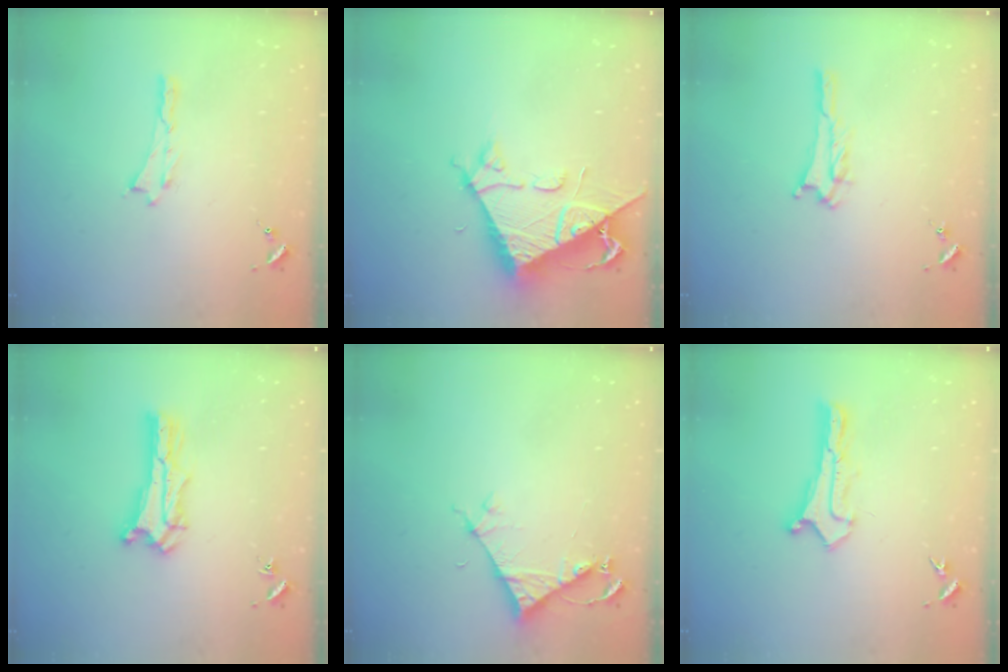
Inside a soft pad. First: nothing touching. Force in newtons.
{"total": 8.4, "press": 8.3, "slide": 0.8}
{"total": 2.8, "press": 2.8, "slide": 0.3}
{"total": 1.4, "press": 1.4, "slide": 0.2}
{"total": 4.7, "press": 4.7, "slide": 0.3}
{"total": 0.8, "press": 0.8, "slide": 0.0}